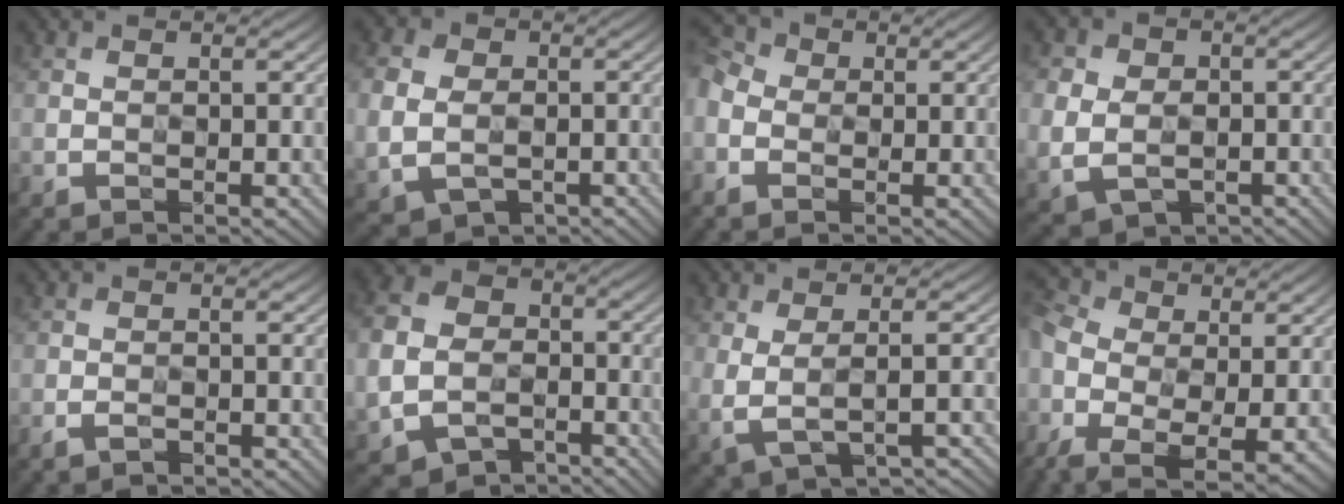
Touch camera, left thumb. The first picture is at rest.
{"total": 8.0, "force": [-0.7, 6.9, 4.0], "torque": [-0.118, -0.005, -0.029]}
{"total": 5.0, "force": [-0.9, 4.1, 2.7], "torque": [-0.095, 0.007, -0.028]}
{"total": 8.7, "force": [-1.1, 7.7, 3.8], "torque": [-0.116, -0.004, -0.046]}
{"total": 1.2, "force": [-1.1, 0.2, 0.3], "torque": [-0.013, 0.001, -0.025]}
{"total": 10.3, "force": [-3.5, 8.3, 5.1], "torque": [-0.148, -0.041, -0.070]}
{"total": 3.8, "force": [0.0, 1.2, 3.6], "torque": [-0.080, -0.003, 0.002]}
{"total": 11.6, "force": [-3.0, 6.9, 8.8], "torque": [-0.241, -0.018, -0.052]}